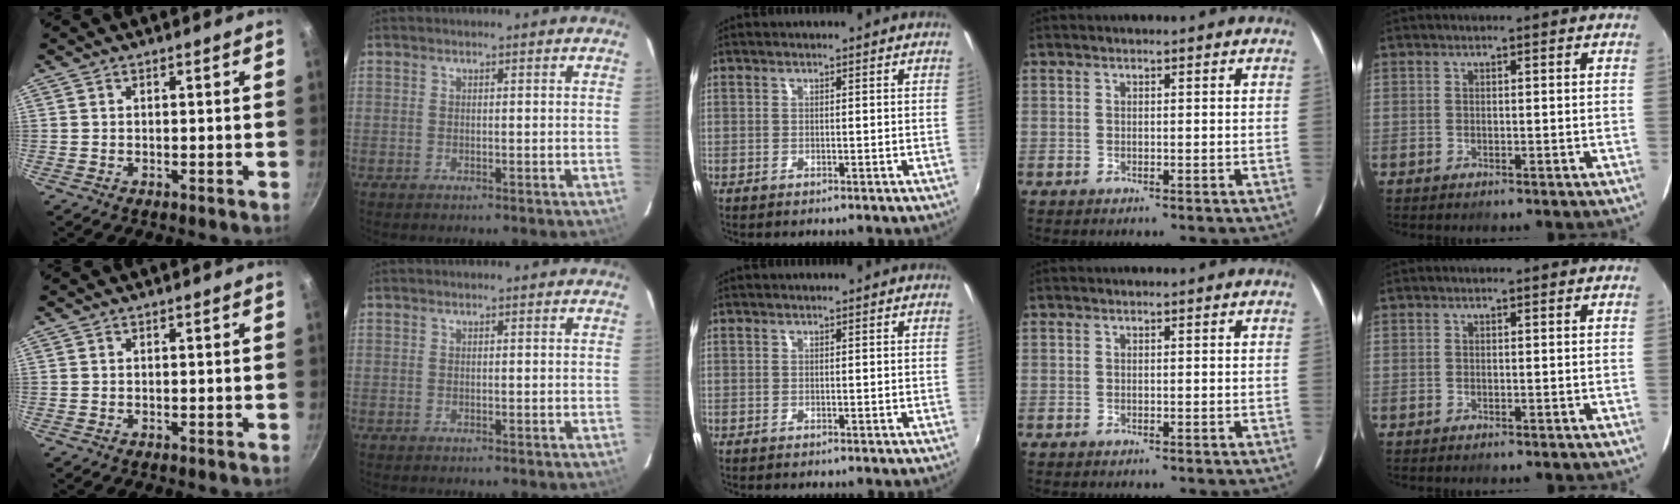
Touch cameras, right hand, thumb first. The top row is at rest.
{}